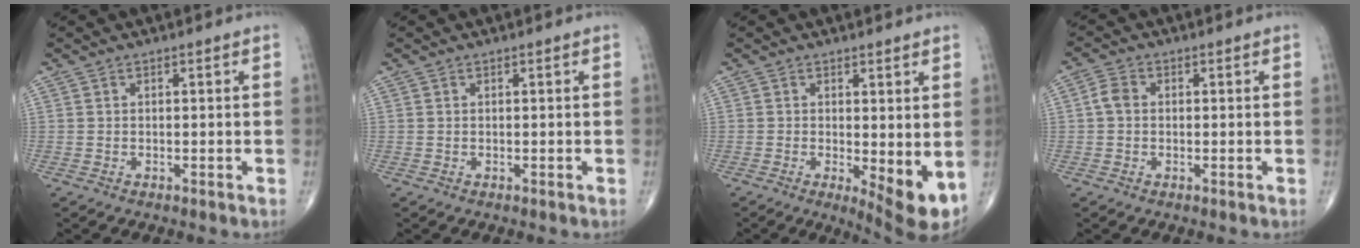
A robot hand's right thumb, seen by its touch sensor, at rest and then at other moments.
{"total": 0.0}
{"total": 7.0, "force": [-0.6, 2.2, 6.6], "torque": [-0.089, -0.019, -0.005]}
{"total": 2.8, "force": [0.0, 2.1, 1.8], "torque": [-0.034, 0.008, -0.005]}